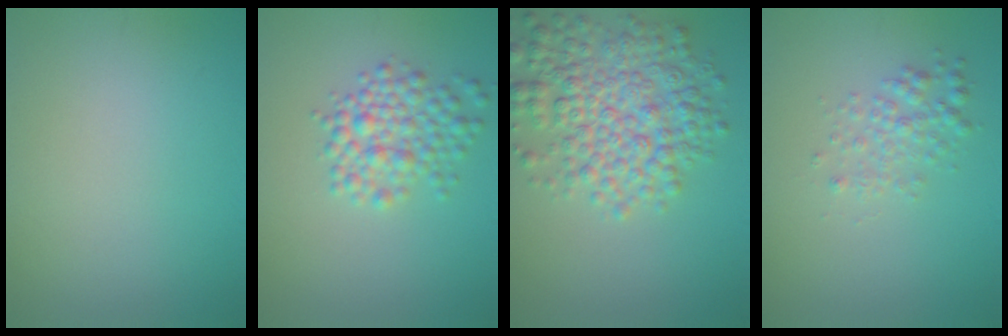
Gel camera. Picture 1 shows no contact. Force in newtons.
{"total": 3.6, "press": 3.6, "slide": 0.0}
{"total": 6.6, "press": 6.6, "slide": 0.2}
{"total": 2.0, "press": 2.0, "slide": 0.0}